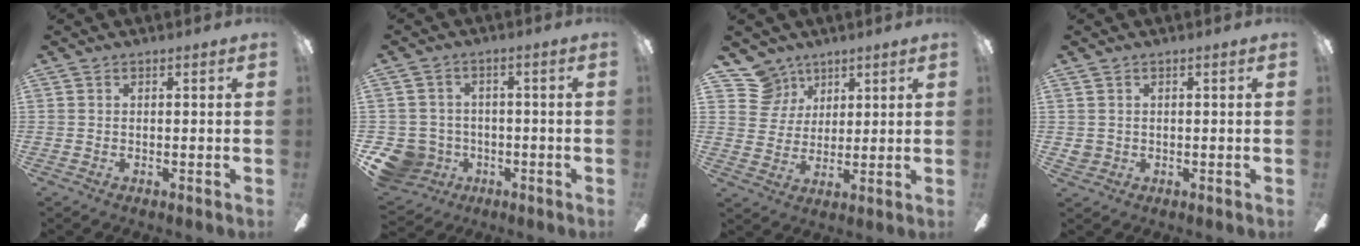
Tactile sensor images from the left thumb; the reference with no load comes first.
{"total": 7.6, "force": [-2.8, 6.9, 1.6], "torque": [-0.066, 0.022, -0.047]}
{"total": 10.3, "force": [6.8, 7.6, 1.4], "torque": [-0.039, -0.035, 0.136]}
{"total": 2.1, "force": [0.5, 2.0, 0.5], "torque": [-0.012, 0.004, 0.008]}